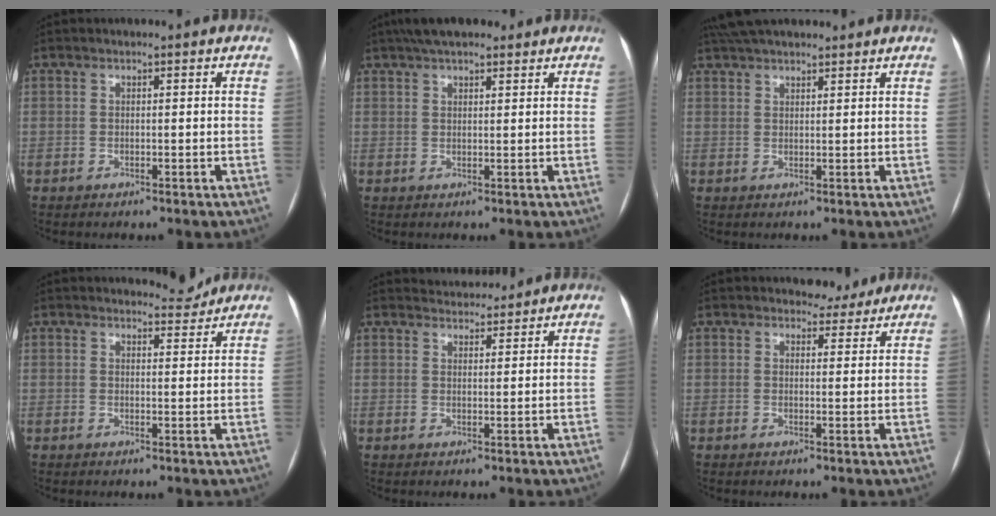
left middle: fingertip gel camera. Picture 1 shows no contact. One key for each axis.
{"total": 8.3, "fx": 6.6, "fy": 2.4, "fz": 4.4, "tx": -0.066, "ty": 0.037, "tz": 0.107}
{"total": 9.7, "fx": 8.4, "fy": 2.5, "fz": 4.1, "tx": -0.066, "ty": 0.044, "tz": 0.134}
{"total": 2.7, "fx": 2.6, "fy": 0.3, "fz": -0.4, "tx": -0.001, "ty": -0.015, "tz": 0.034}
{"total": 4.1, "fx": 4.1, "fy": 0.7, "fz": 0.0, "tx": -0.007, "ty": 0.014, "tz": 0.061}
{"total": 3.1, "fx": 2.9, "fy": 1.3, "fz": 0.0, "tx": -0.001, "ty": -0.003, "tz": 0.032}